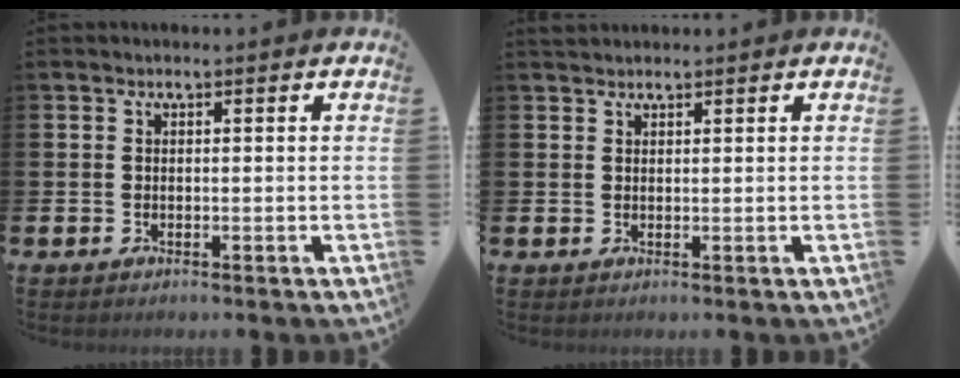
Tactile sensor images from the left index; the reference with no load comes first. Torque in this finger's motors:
{"motor_torque": [-0.20, -0.45, -0.05, -0.03]}